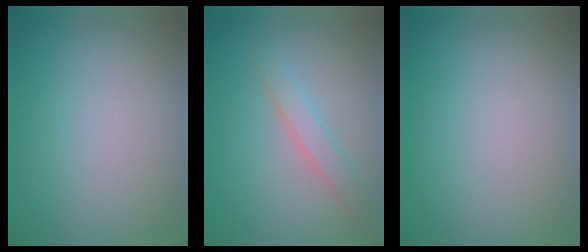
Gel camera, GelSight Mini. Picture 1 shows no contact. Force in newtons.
{"total": 2.2, "press": 2.2, "slide": 0.1}
{"total": 0.0}